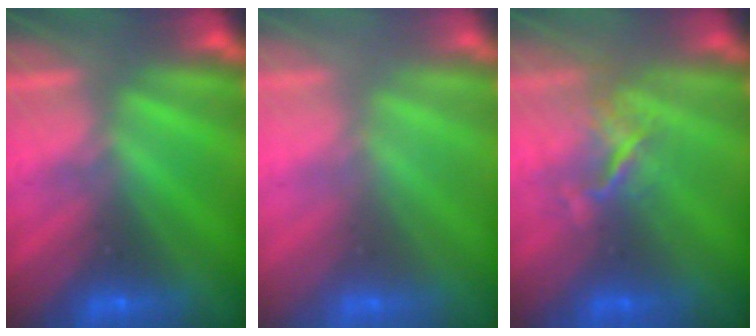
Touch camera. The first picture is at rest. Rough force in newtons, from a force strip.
{"total": 2.7}
{"total": 3.5}